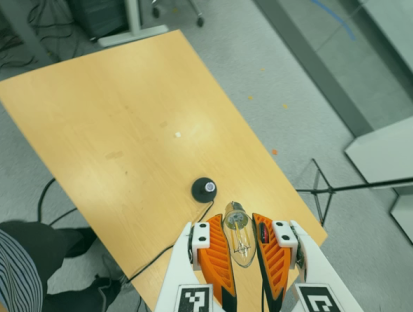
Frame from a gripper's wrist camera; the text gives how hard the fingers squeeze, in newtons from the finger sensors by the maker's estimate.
{"total": 22.7, "left": 25.8, "right": 19.5}